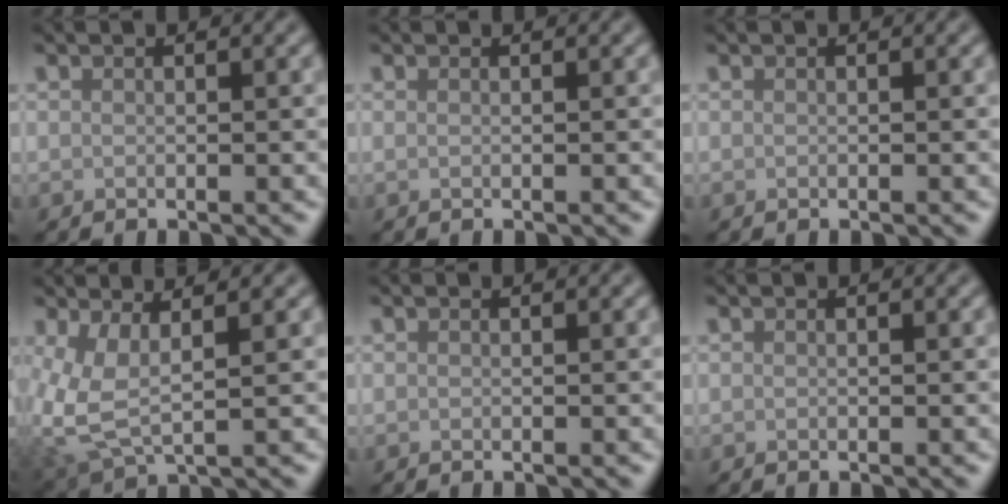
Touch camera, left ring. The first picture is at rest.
{"total": 0.5, "force": [0.1, 0.3, 0.5], "torque": [-0.005, -0.001, -0.004]}
{"total": 0.0}
{"total": 4.7, "force": [0.5, 1.8, 4.3], "torque": [-0.113, -0.007, 0.014]}
{"total": 0.0}
{"total": 0.0}